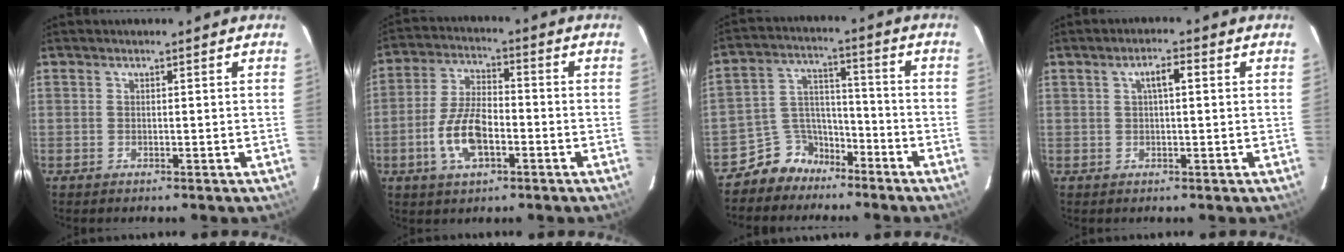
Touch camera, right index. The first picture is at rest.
{"total": 10.2, "force": [-3.6, 4.8, 8.3], "torque": [-0.175, 0.004, -0.064]}
{"total": 8.0, "force": [-6.1, 5.1, 1.0], "torque": [-0.027, 0.042, -0.110]}
{"total": 3.3, "force": [0.9, 0.8, 3.1], "torque": [-0.057, 0.010, 0.016]}